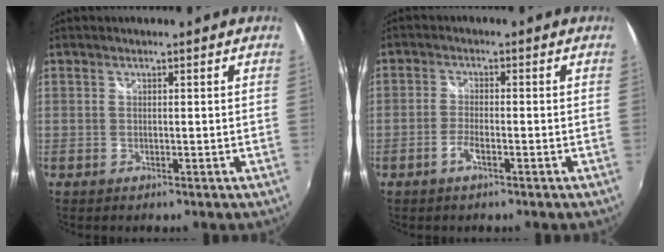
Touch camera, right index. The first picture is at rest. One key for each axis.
{"total": 2.8, "fx": -1.6, "fy": 0.7, "fz": 2.2, "tx": -0.056, "ty": 0.003, "tz": -0.033}